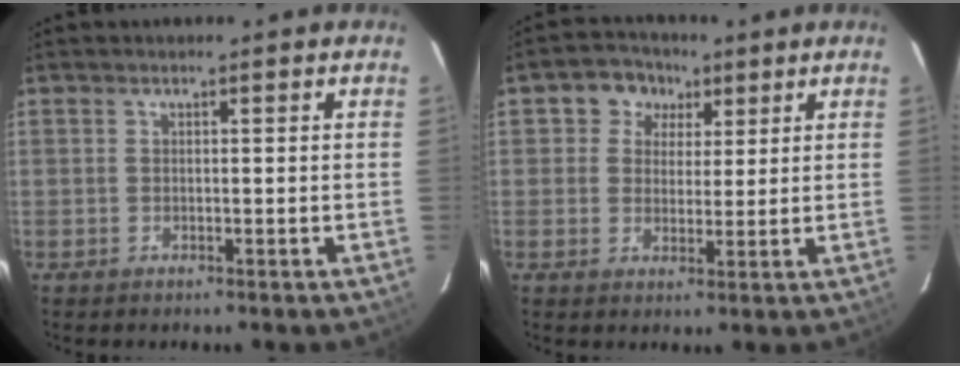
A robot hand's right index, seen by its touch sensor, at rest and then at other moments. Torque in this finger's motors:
{"motor_torque": [0.03, 0.01, 0.03, 0.03]}